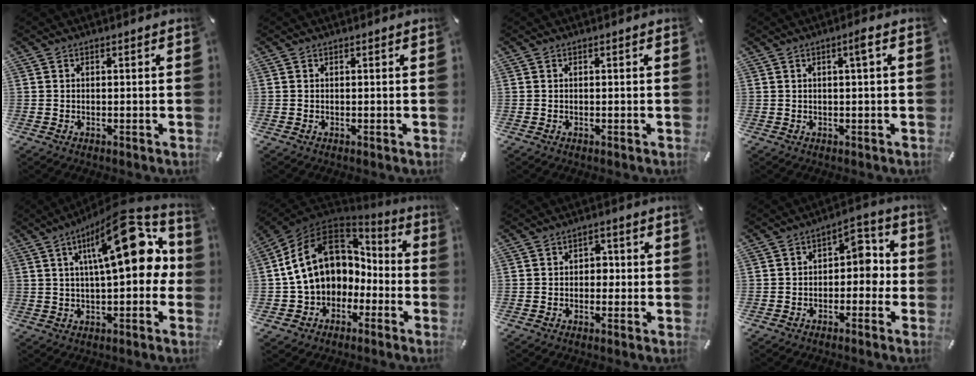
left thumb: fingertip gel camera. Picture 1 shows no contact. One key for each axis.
{"total": 0.0}
{"total": 0.0}
{"total": 2.9, "fx": 0.5, "fy": 0.3, "fz": 2.8, "tx": -0.046, "ty": 0.001, "tz": 0.004}
{"total": 20.1, "fx": 5.8, "fy": 7.8, "fz": 17.5, "tx": -0.247, "ty": -0.026, "tz": 0.087}
{"total": 16.9, "fx": 2.2, "fy": 13.7, "fz": 9.8, "tx": -0.196, "ty": 0.006, "tz": 0.042}
{"total": 2.8, "fx": -0.6, "fy": 2.2, "fz": 1.6, "tx": -0.017, "ty": 0.003, "tz": -0.019}
{"total": 6.3, "fx": -1.0, "fy": 4.5, "fz": 4.2, "tx": -0.050, "ty": 0.004, "tz": -0.031}